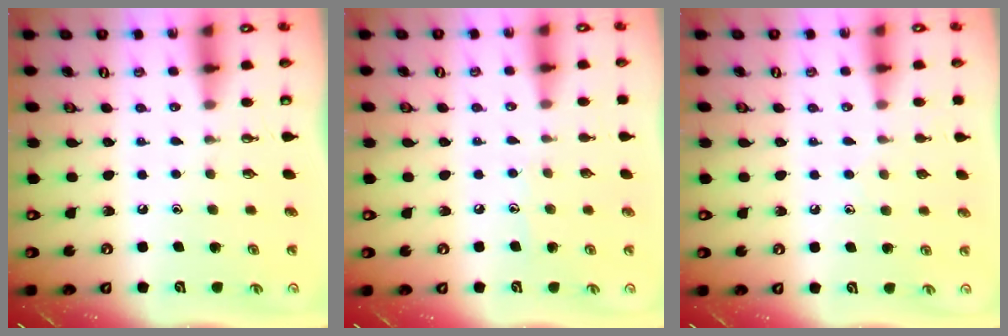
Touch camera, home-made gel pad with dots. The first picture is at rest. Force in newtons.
{"total": 5.2, "press": 5.1, "slide": 0.5}
{"total": 5.8, "press": 5.7, "slide": 0.6}